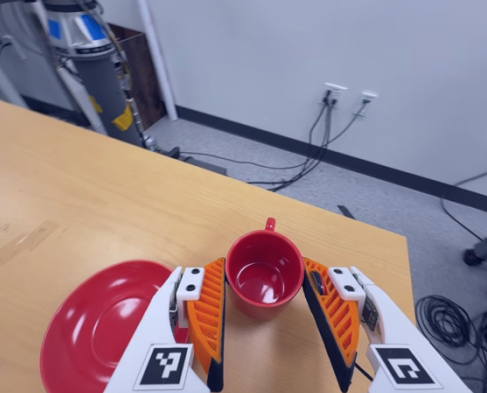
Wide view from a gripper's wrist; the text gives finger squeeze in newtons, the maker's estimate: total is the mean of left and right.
{"total": 4.2, "left": 2.3, "right": 6.1}